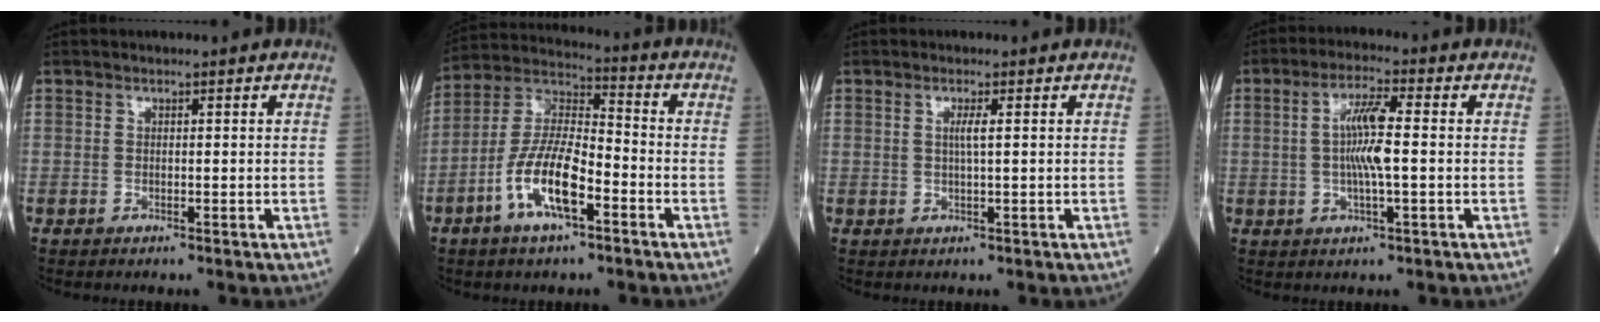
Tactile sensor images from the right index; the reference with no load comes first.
{"total": 12.0, "force": [-5.0, 3.5, 10.3], "torque": [-0.216, 0.005, -0.097]}
{"total": 1.7, "force": [0.4, -0.2, 1.6], "torque": [-0.033, 0.000, 0.005]}
{"total": 7.0, "force": [0.1, 0.6, 7.0], "torque": [-0.136, 0.003, -0.003]}